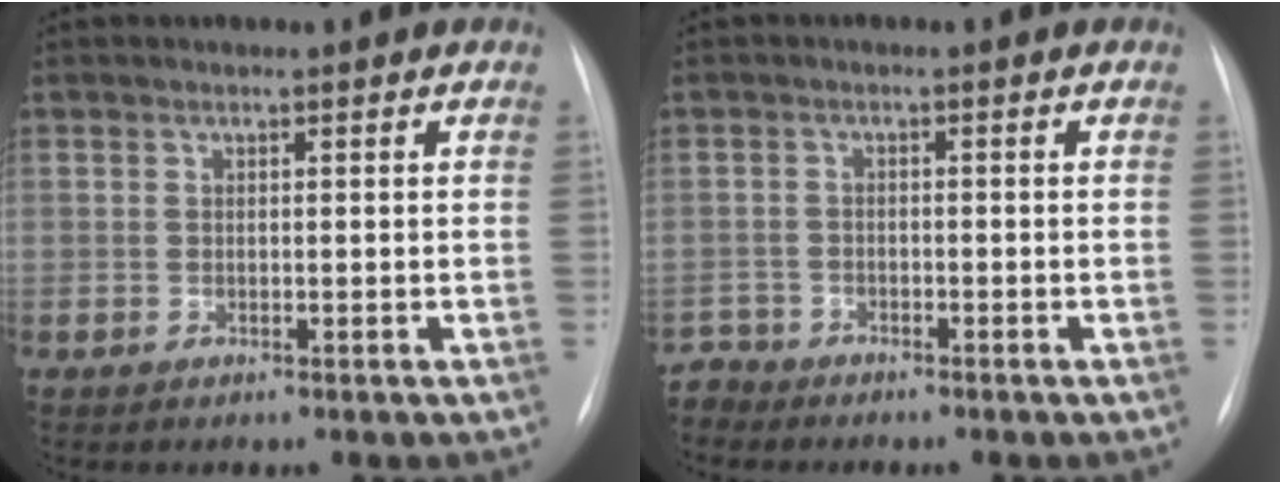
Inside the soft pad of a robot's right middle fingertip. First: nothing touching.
{"total": 2.4, "force": [-2.1, 0.5, -1.0], "torque": [0.023, -0.005, -0.042]}